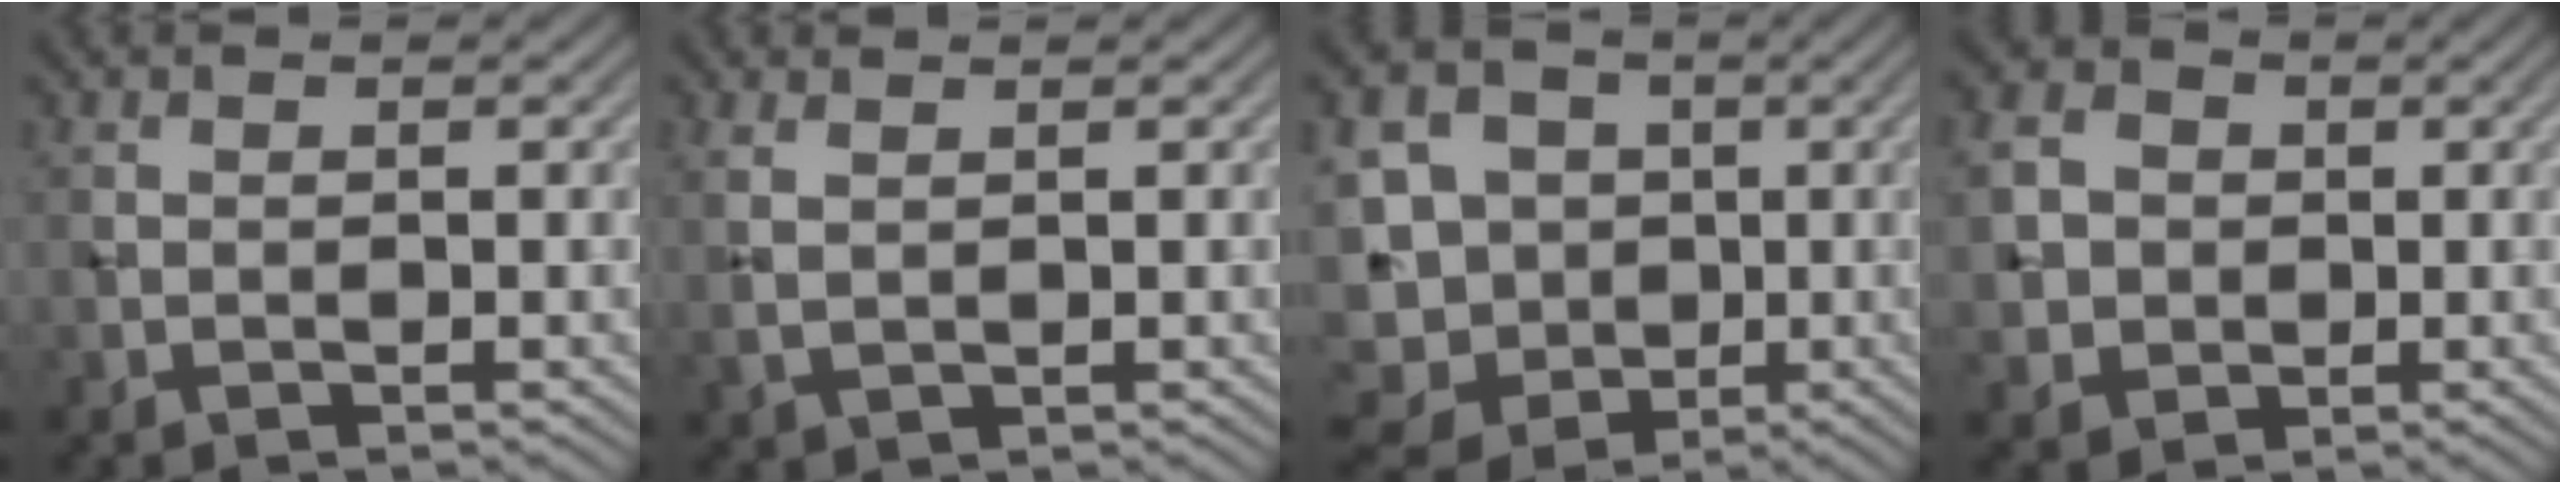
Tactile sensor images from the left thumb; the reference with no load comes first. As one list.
[{"total": 1.8, "force": [1.0, 0.5, 1.4], "torque": [-0.040, 0.003, 0.025]}, {"total": 12.6, "force": [-0.3, 11.0, 6.0], "torque": [-0.182, 0.017, -0.023]}, {"total": 5.9, "force": [0.1, 5.3, 2.5], "torque": [-0.087, -0.004, -0.003]}]